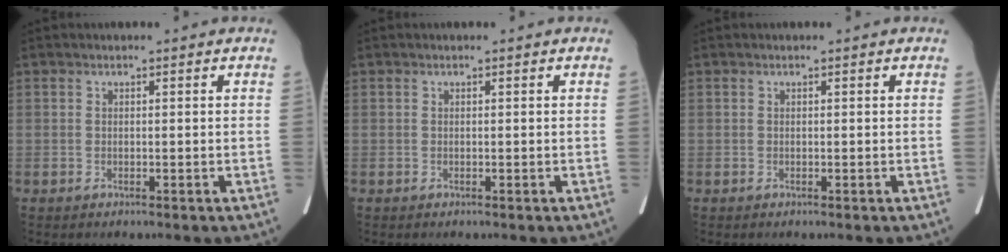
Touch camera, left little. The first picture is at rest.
{"total": 0.0}
{"total": 0.0}